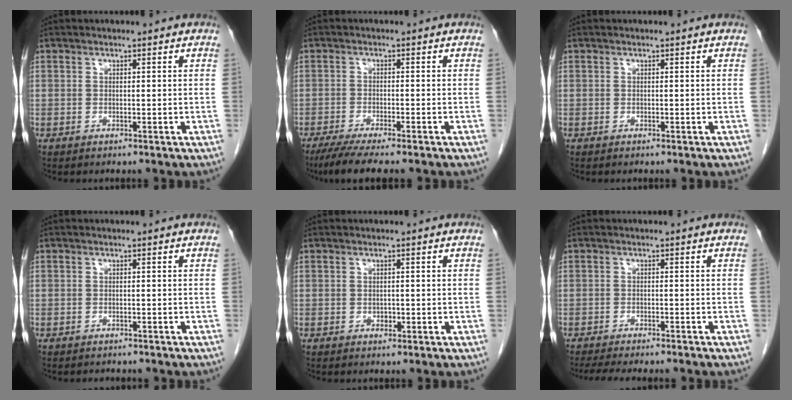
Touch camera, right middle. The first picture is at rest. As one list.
[{"total": 7.3, "force": [-5.8, 0.4, 4.3], "torque": [-0.066, -0.017, -0.092]}, {"total": 0.0}, {"total": 2.3, "force": [-2.1, 0.7, 0.5], "torque": [-0.010, -0.004, -0.025]}, {"total": 0.5, "force": [-0.2, 0.4, 0.3], "torque": [-0.005, 0.001, -0.003]}, {"total": 8.6, "force": [-7.5, 0.8, 4.1], "torque": [-0.052, -0.010, -0.108]}]